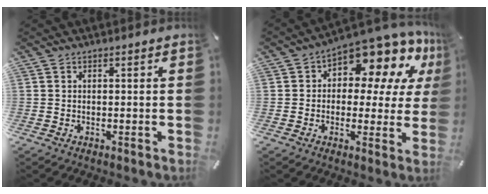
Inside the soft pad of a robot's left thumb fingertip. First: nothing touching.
{"total": 12.6, "force": [8.5, 5.9, 7.3], "torque": [-0.107, -0.079, 0.146]}